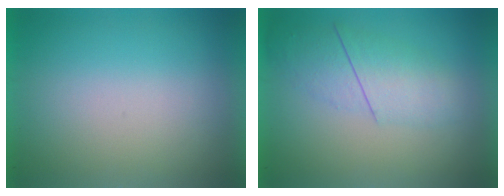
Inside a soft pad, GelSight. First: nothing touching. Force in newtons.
{"total": 2.4}